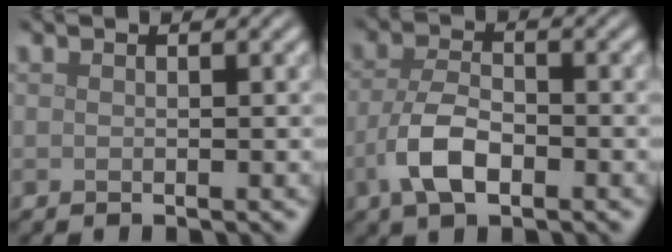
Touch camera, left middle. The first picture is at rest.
{"total": 4.6, "force": [-1.8, 2.3, 3.6], "torque": [-0.073, 0.000, -0.041]}